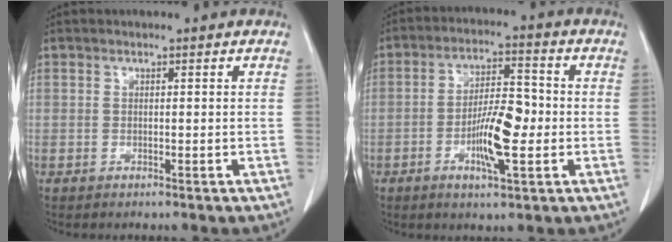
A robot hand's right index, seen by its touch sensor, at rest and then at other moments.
{"total": 9.0, "force": [-2.0, 2.1, 8.6], "torque": [-0.157, 0.006, -0.033]}